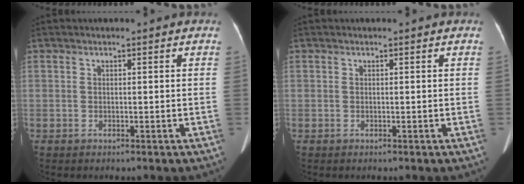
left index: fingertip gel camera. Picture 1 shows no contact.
{"total": 0.0}